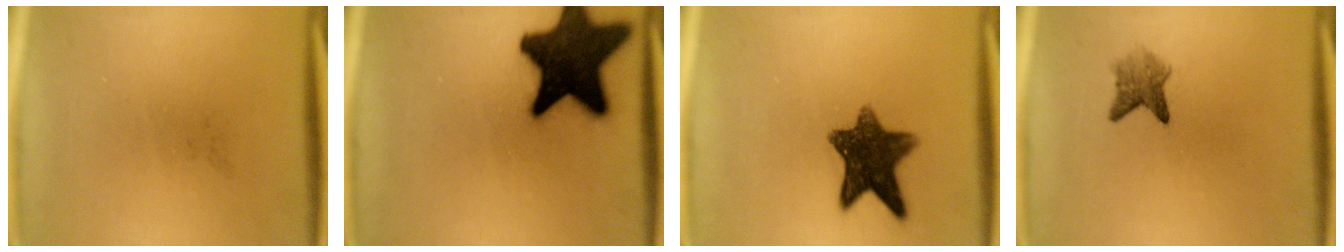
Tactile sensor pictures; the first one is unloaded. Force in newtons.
{"total": 19.7}
{"total": 10.8}
{"total": 2.9}